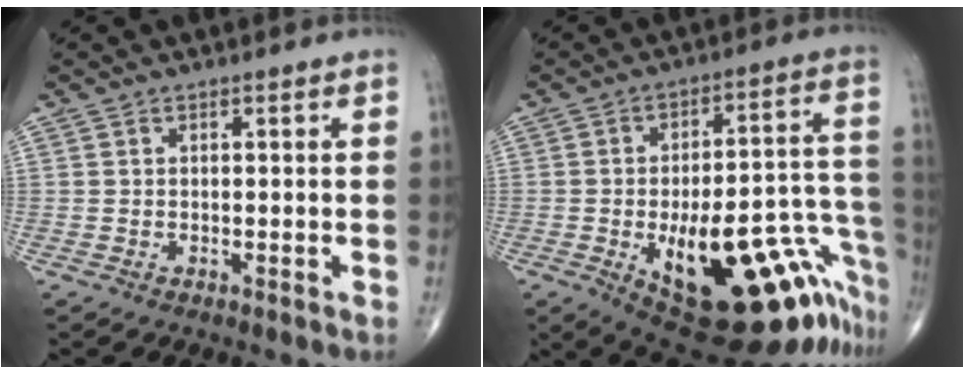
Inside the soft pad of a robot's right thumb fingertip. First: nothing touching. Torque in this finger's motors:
{"motor_torque": [2.71, 2.30, 1.36, -1.42, 0.44]}